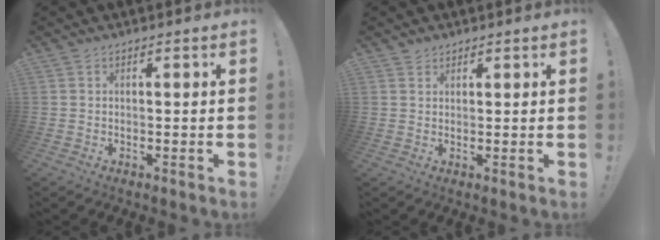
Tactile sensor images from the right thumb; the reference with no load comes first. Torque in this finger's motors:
{"motor_torque": [0.00, 0.00, 0.03, -0.03, 0.00]}